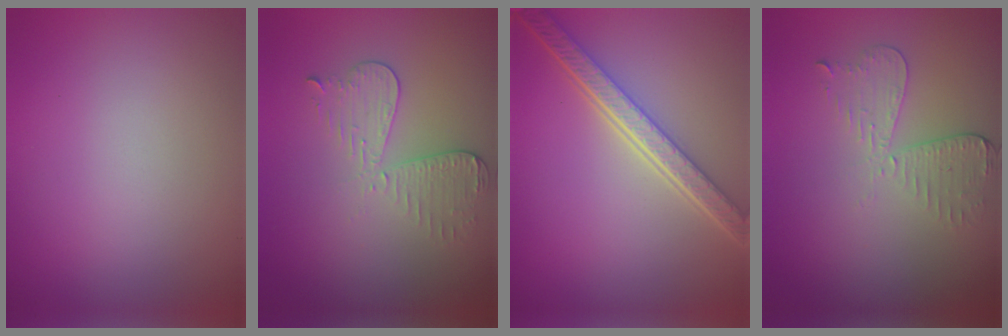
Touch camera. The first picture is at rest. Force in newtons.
{"total": 2.9, "press": 2.7, "slide": 1.2}
{"total": 5.4, "press": 4.2, "slide": 3.4}
{"total": 3.0, "press": 2.6, "slide": 1.5}